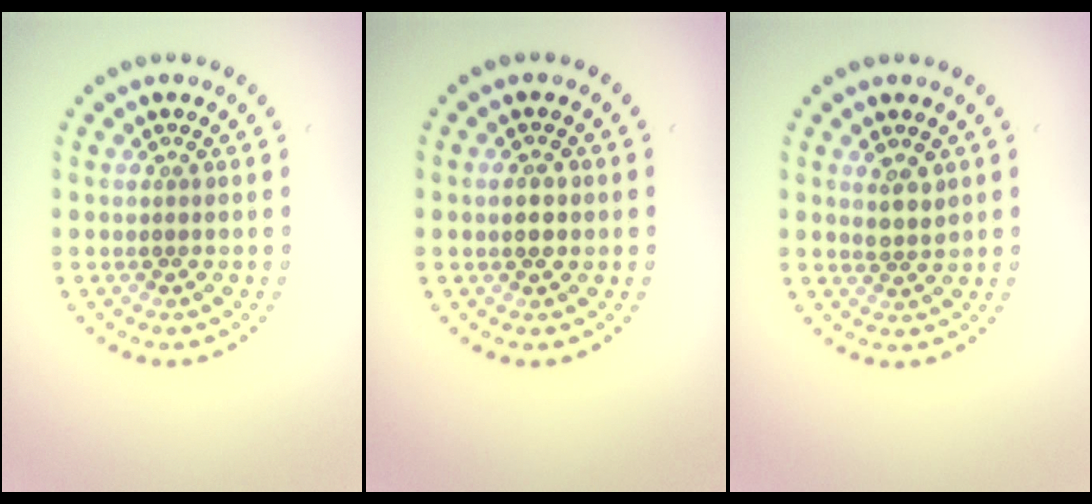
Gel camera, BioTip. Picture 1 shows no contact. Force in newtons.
{"total": 2.2, "press": 2.1, "slide": 0.1}
{"total": 2.0, "press": 1.8, "slide": 0.7}